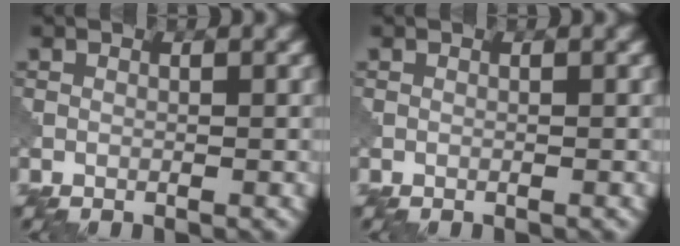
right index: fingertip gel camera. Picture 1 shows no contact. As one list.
[{"total": 0.0}]